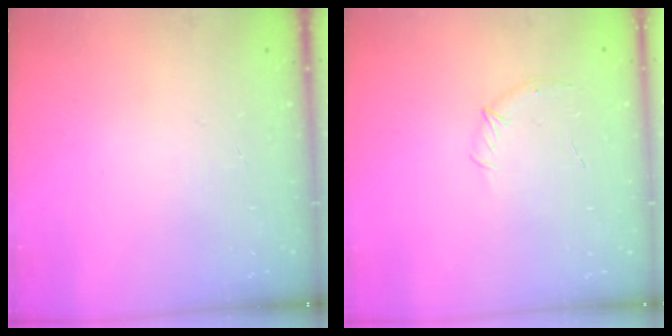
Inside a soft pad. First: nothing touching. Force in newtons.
{"total": 6.2, "press": 6.0, "slide": 1.6}